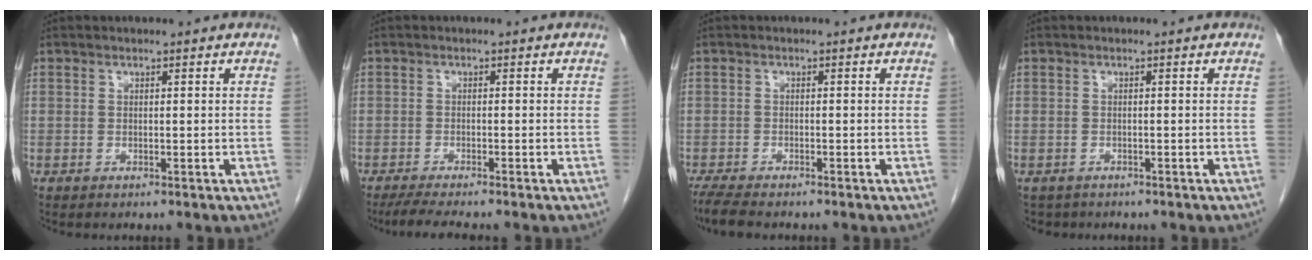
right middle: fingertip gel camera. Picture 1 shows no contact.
{"total": 4.2, "force": [-3.5, -0.3, 2.3], "torque": [-0.042, -0.014, -0.060]}
{"total": 4.6, "force": [-3.9, 0.7, 2.4], "torque": [-0.050, -0.016, -0.067]}
{"total": 2.4, "force": [-2.0, 1.4, 0.1], "torque": [-0.010, -0.001, -0.030]}